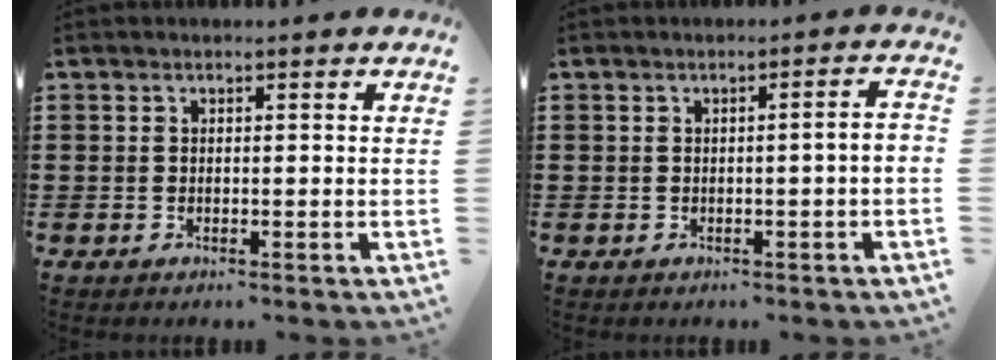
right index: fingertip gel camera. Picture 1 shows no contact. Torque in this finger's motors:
{"motor_torque": [0.67, -0.05, 0.10, 0.07]}